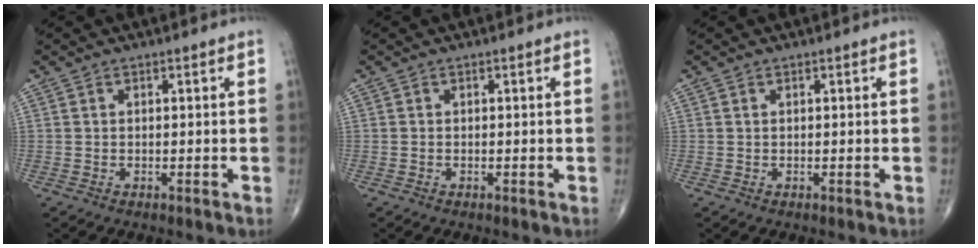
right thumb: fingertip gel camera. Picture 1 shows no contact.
{"total": 0.0}
{"total": 0.0}